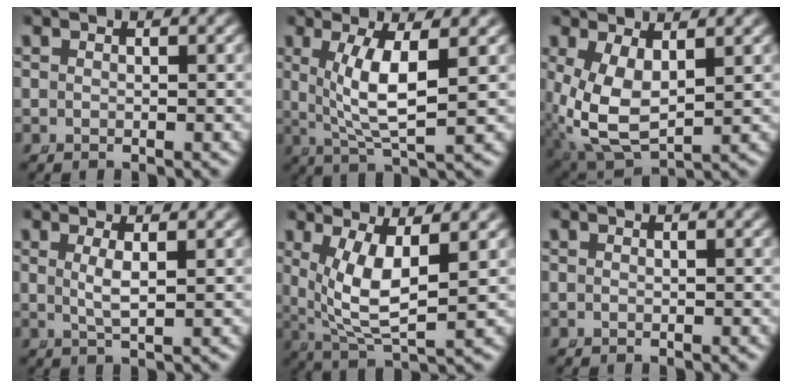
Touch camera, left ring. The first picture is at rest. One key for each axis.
{"total": 5.8, "fx": 1.0, "fy": 1.6, "fz": 5.4, "tx": -0.099, "ty": -0.011, "tz": 0.032}
{"total": 7.5, "fx": -0.6, "fy": 5.2, "fz": 5.4, "tx": -0.140, "ty": -0.053, "tz": 0.018}
{"total": 2.0, "fx": 0.4, "fy": -0.2, "fz": 2.0, "tx": -0.047, "ty": -0.014, "tz": 0.018}
{"total": 7.2, "fx": 1.1, "fy": 3.7, "fz": 6.1, "tx": -0.128, "ty": -0.026, "tz": 0.037}
{"total": 0.0}